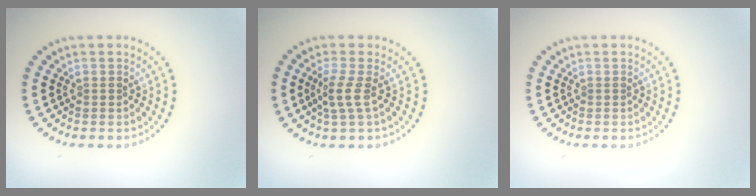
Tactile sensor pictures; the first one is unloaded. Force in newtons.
{"total": 2.0, "press": 1.5, "slide": 1.4}
{"total": 0.0}